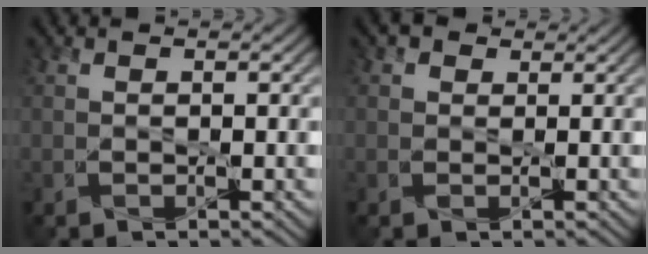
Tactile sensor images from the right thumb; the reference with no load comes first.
{"total": 2.2, "force": [1.2, 1.6, 0.9], "torque": [-0.017, 0.007, 0.016]}